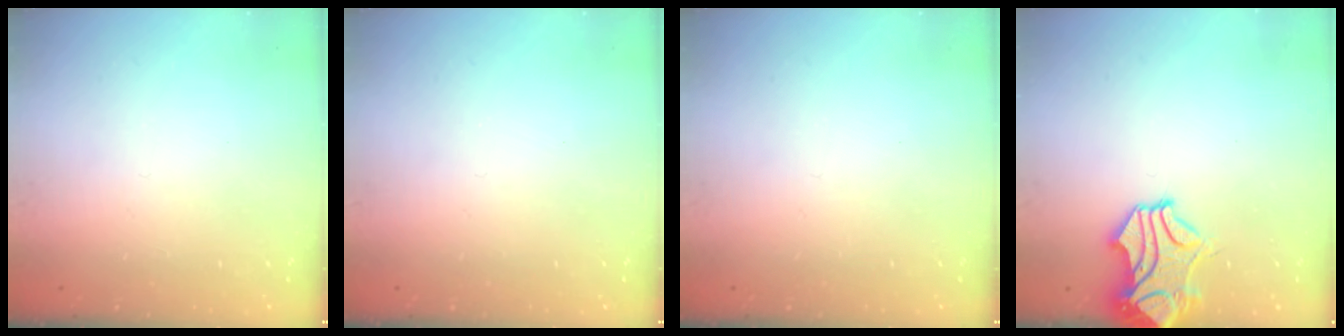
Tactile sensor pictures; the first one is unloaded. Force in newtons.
{"total": 0.0}
{"total": 0.0}
{"total": 2.2, "press": 1.8, "slide": 1.3}